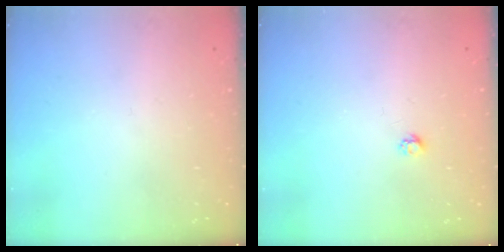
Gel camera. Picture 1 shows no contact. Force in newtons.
{"total": 2.7, "press": 2.7, "slide": 0.4}